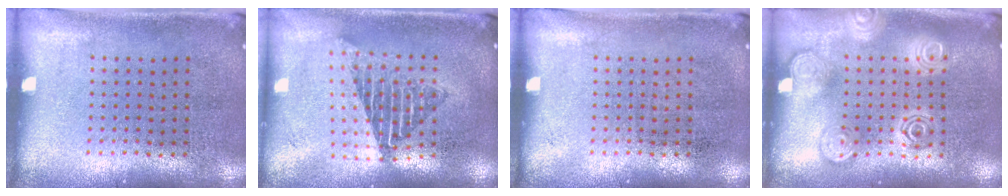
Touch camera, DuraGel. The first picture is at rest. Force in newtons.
{"total": 1.7, "press": 1.4, "slide": 1.0}
{"total": 0.0}
{"total": 1.8, "press": 1.8, "slide": 0.2}